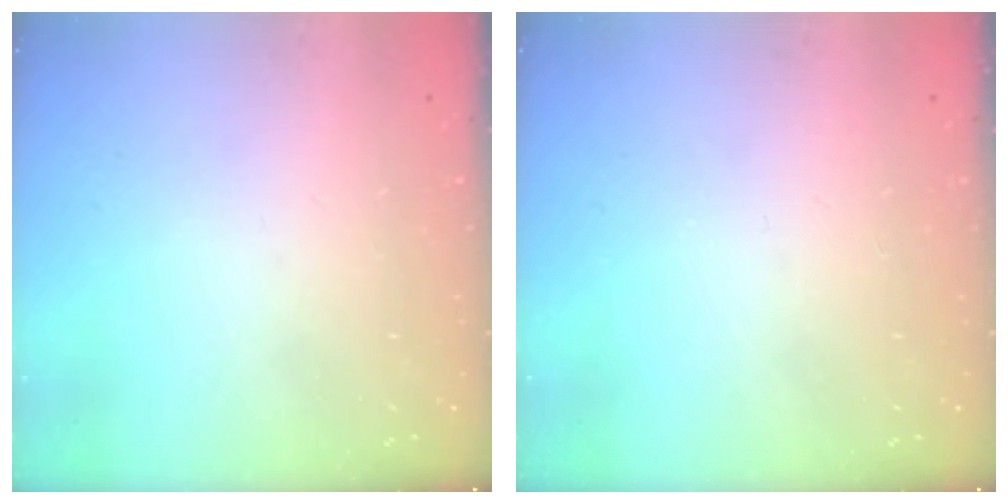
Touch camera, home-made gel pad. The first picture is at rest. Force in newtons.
{"total": 0.0}